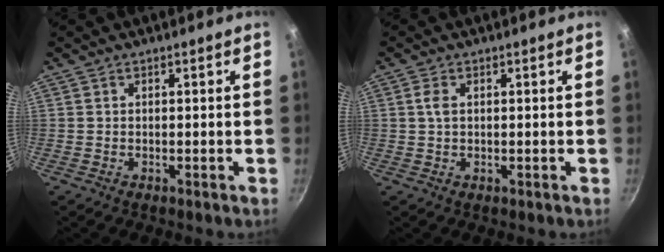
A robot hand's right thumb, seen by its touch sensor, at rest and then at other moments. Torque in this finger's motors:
{"motor_torque": [0.16, 0.01, 0.42, -0.03, 0.10]}